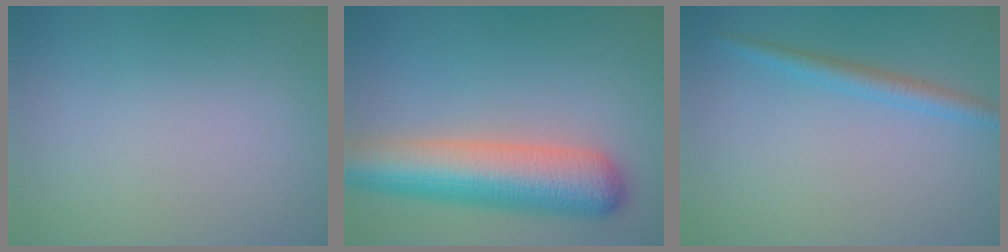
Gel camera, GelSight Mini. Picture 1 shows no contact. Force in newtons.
{"total": 8.6, "press": 8.6, "slide": 0.3}
{"total": 2.1, "press": 2.1, "slide": 0.1}